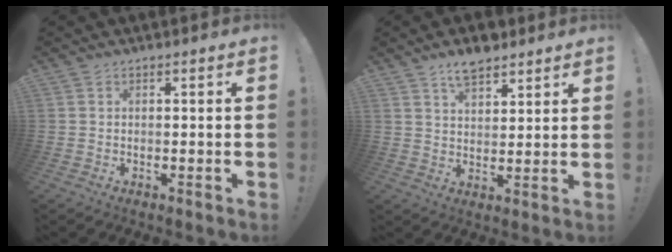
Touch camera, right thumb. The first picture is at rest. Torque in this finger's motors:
{"motor_torque": [-0.48, 0.71, 0.24, 0.12, 0.01]}